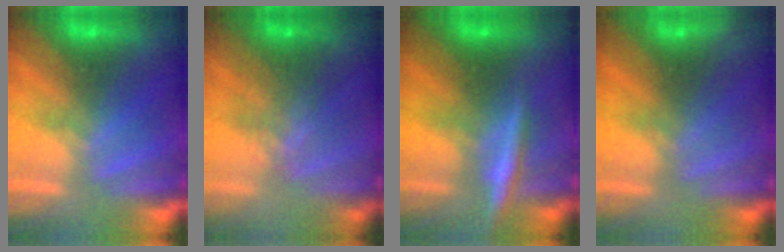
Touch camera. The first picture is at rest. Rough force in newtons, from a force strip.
{"total": 5.7}
{"total": 3.0}
{"total": 2.4}